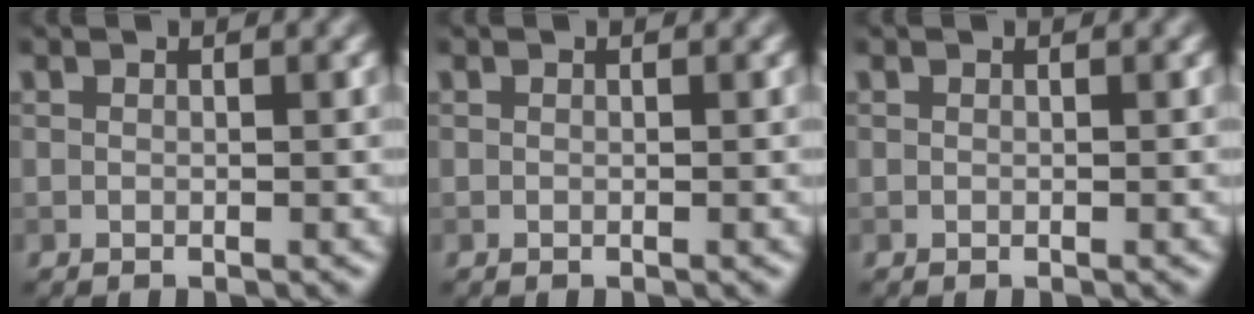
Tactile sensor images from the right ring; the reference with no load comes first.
{"total": 0.0}
{"total": 0.0}